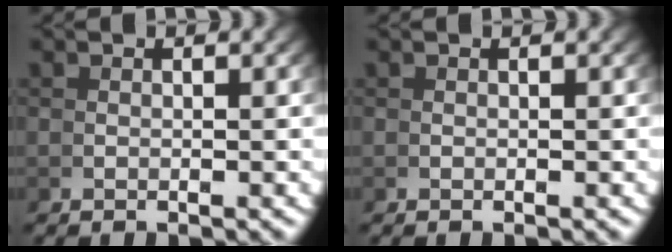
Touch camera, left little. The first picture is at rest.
{"total": 0.0}